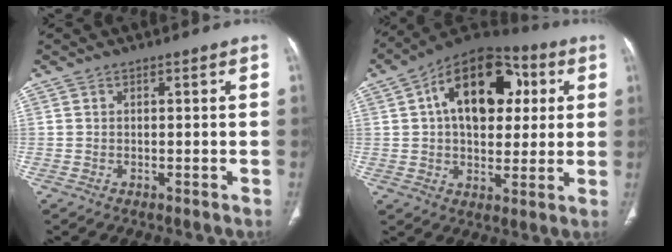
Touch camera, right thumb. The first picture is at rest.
{"total": 19.6, "force": [4.6, 12.3, 14.6], "torque": [-0.180, 0.014, 0.061]}